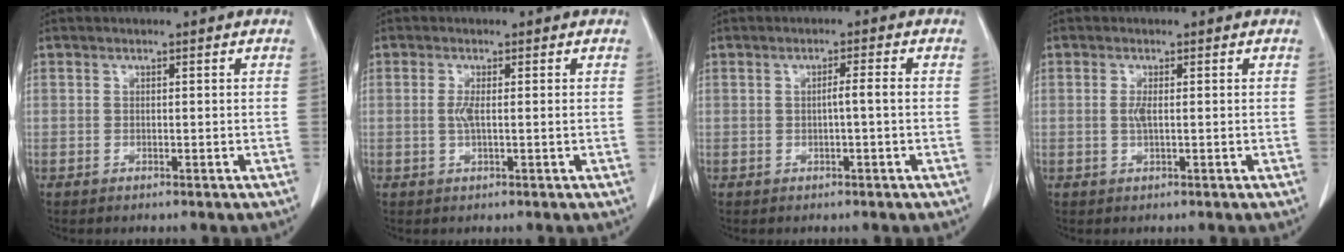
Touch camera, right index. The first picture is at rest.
{"total": 1.9, "force": [-0.1, 0.1, 1.9], "torque": [-0.043, -0.001, -0.001]}
{"total": 1.8, "force": [-0.3, -0.2, 1.8], "torque": [-0.028, 0.002, -0.005]}
{"total": 1.4, "force": [0.0, 0.1, 1.4], "torque": [-0.033, -0.001, -0.001]}